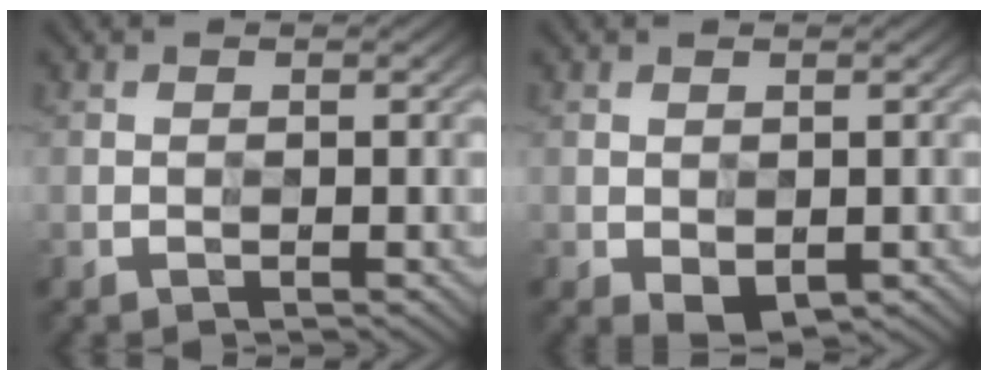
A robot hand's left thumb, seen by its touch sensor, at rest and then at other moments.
{"total": 2.3, "force": [-1.1, 1.4, 1.3], "torque": [-0.025, -0.005, -0.016]}